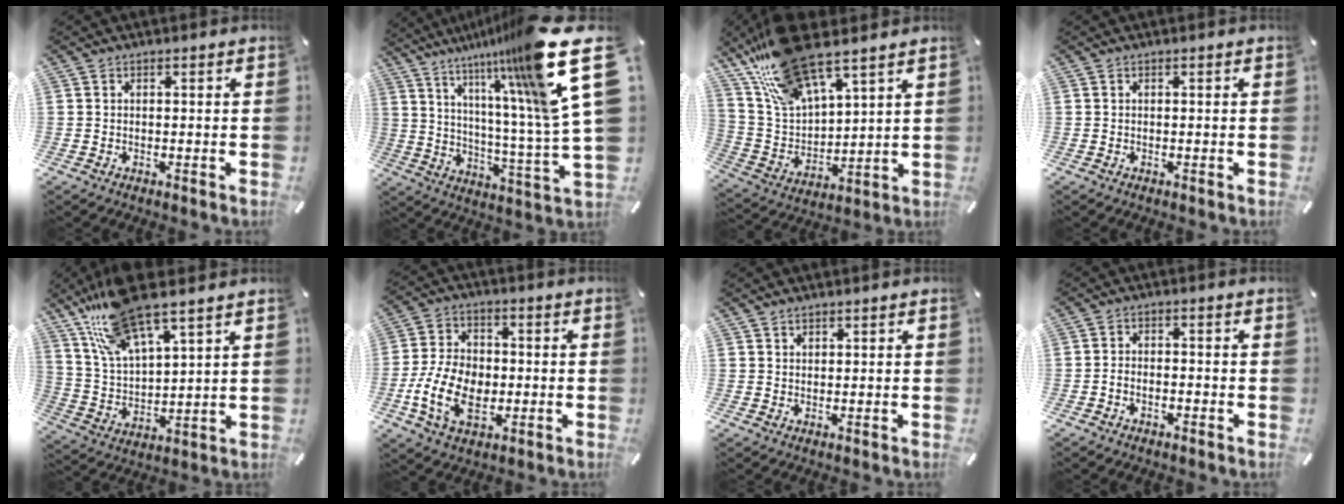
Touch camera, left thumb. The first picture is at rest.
{"total": 25.5, "force": [15.1, 3.0, 20.4], "torque": [-0.270, -0.126, 0.236]}
{"total": 17.9, "force": [13.4, 6.1, 10.1], "torque": [-0.228, -0.074, 0.238]}
{"total": 0.0}
{"total": 14.8, "force": [11.4, 4.0, 8.5], "torque": [-0.203, -0.051, 0.198]}
{"total": 12.4, "force": [-3.3, 8.8, 8.1], "torque": [-0.193, 0.009, -0.059]}
{"total": 0.9, "force": [0.9, 0.2, 0.2], "torque": [-0.003, -0.002, 0.017]}
{"total": 2.3, "force": [-1.7, 1.0, 1.1], "torque": [-0.019, 0.009, -0.032]}